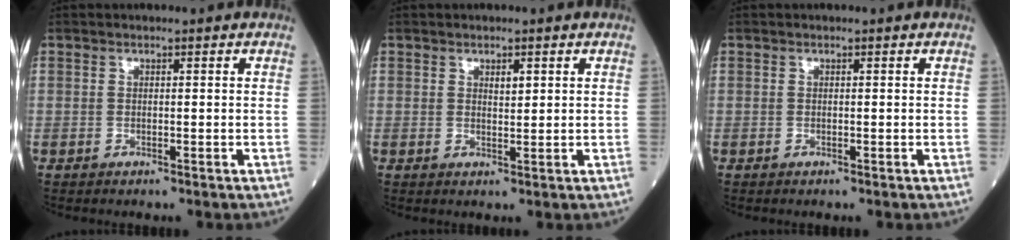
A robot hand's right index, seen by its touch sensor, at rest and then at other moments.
{"total": 1.5, "force": [0.7, 0.5, 1.2], "torque": [-0.019, -0.001, 0.012]}
{"total": 0.0}